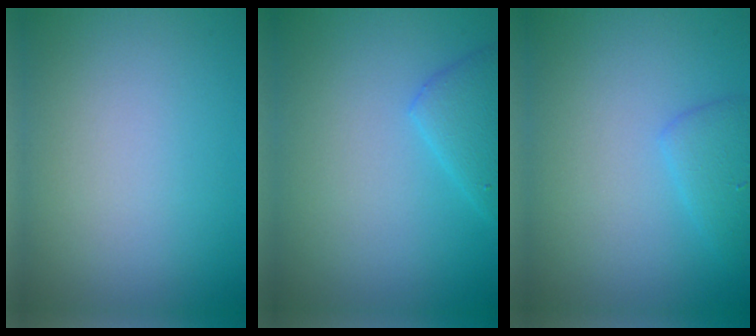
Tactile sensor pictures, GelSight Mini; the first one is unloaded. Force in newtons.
{"total": 2.4, "press": 2.4, "slide": 0.2}
{"total": 1.9, "press": 1.9, "slide": 0.0}